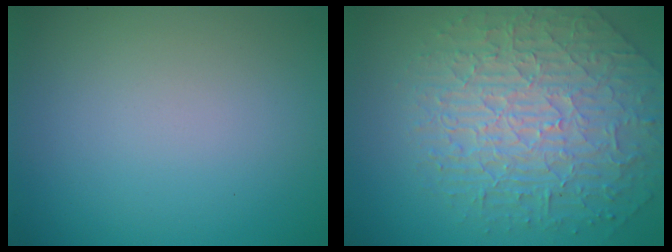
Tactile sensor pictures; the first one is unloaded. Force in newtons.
{"total": 6.4, "press": 5.4, "slide": 3.4}